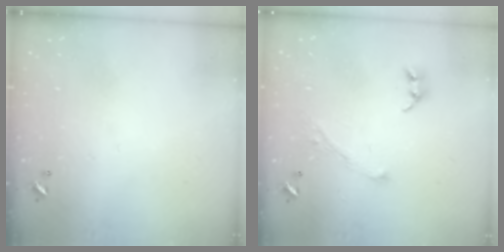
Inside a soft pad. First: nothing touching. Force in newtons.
{"total": 4.4, "press": 4.3, "slide": 0.6}